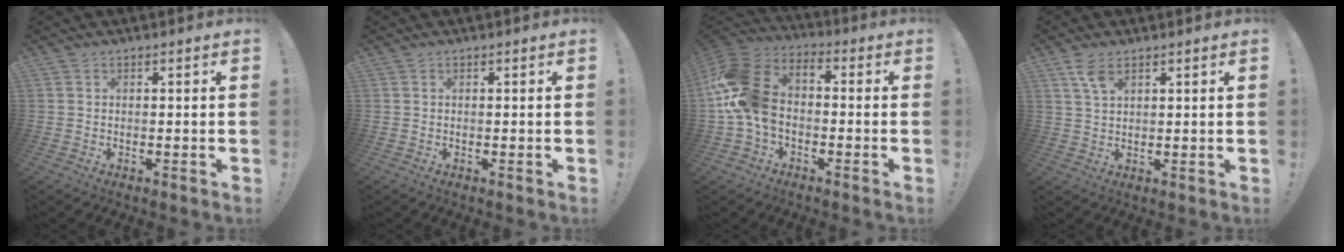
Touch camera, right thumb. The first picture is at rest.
{"total": 0.0}
{"total": 15.4, "force": [-2.2, 10.6, 11.0], "torque": [-0.224, 0.016, -0.034]}
{"total": 5.0, "force": [3.2, 2.0, 3.4], "torque": [-0.064, -0.011, 0.059]}